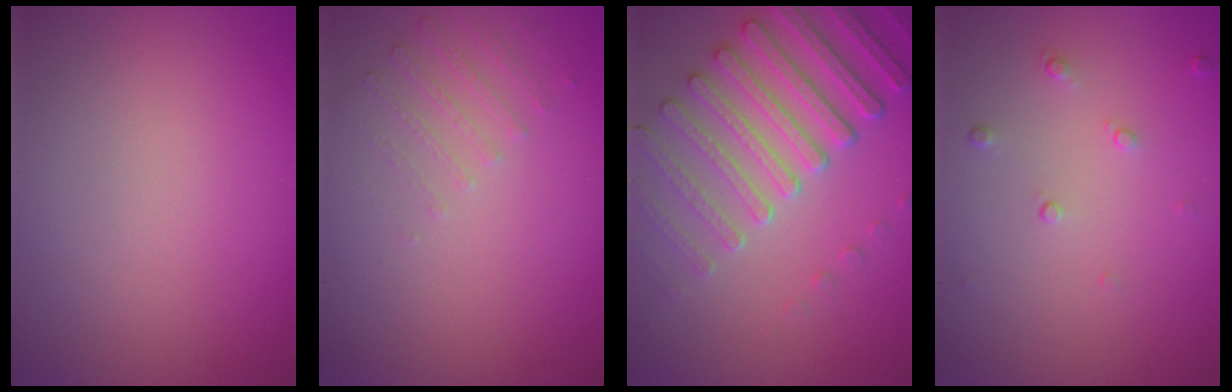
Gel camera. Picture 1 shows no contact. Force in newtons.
{"total": 1.3, "press": 0.9, "slide": 1.0}
{"total": 5.6, "press": 5.1, "slide": 2.2}
{"total": 0.9, "press": 0.6, "slide": 0.7}